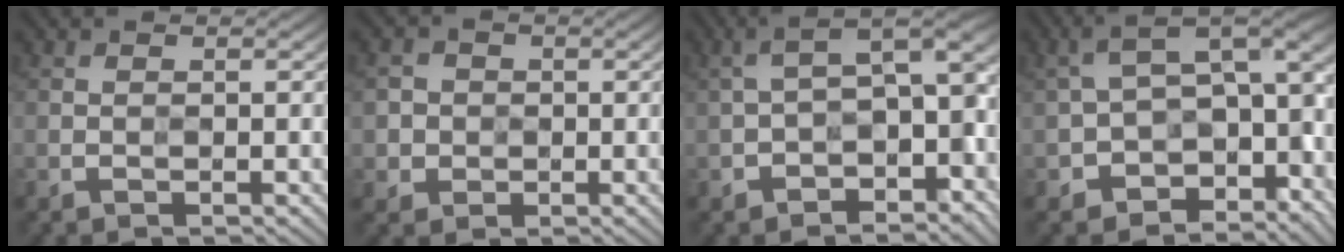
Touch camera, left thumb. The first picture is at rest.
{"total": 3.2, "force": [-0.1, 3.2, 0.6], "torque": [-0.016, -0.001, -0.016]}
{"total": 9.7, "force": [-3.5, 4.6, 7.7], "torque": [-0.114, -0.003, -0.059]}
{"total": 11.0, "force": [-4.1, 7.1, 7.3], "torque": [-0.130, -0.025, -0.062]}